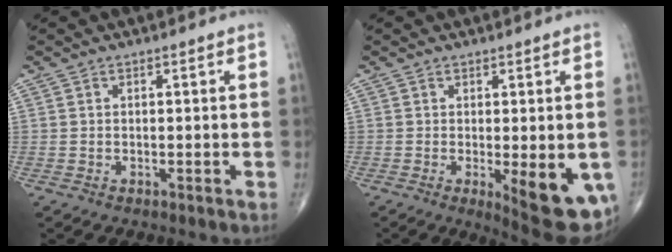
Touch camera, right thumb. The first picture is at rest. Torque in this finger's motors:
{"motor_torque": [1.64, 1.54, 0.83, 0.12, 0.24]}